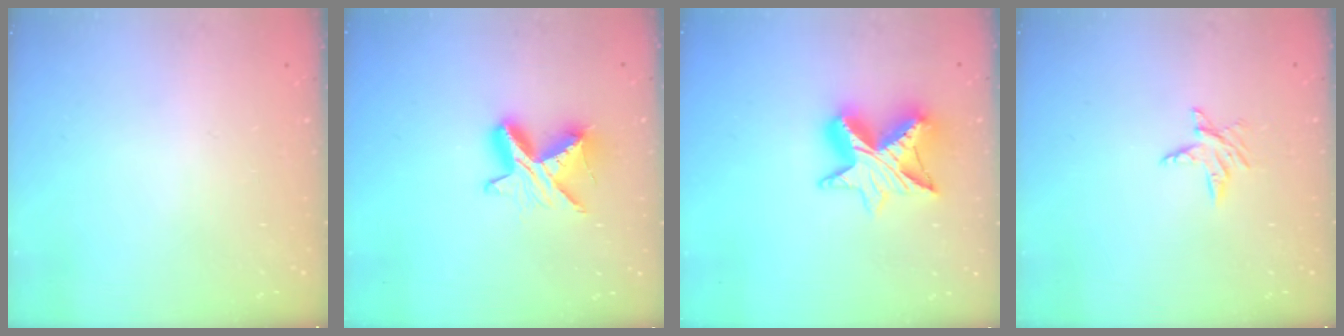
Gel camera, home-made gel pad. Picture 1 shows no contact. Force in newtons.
{"total": 9.5, "press": 9.5, "slide": 0.6}
{"total": 11.2, "press": 11.2, "slide": 0.7}
{"total": 4.9, "press": 4.8, "slide": 0.6}